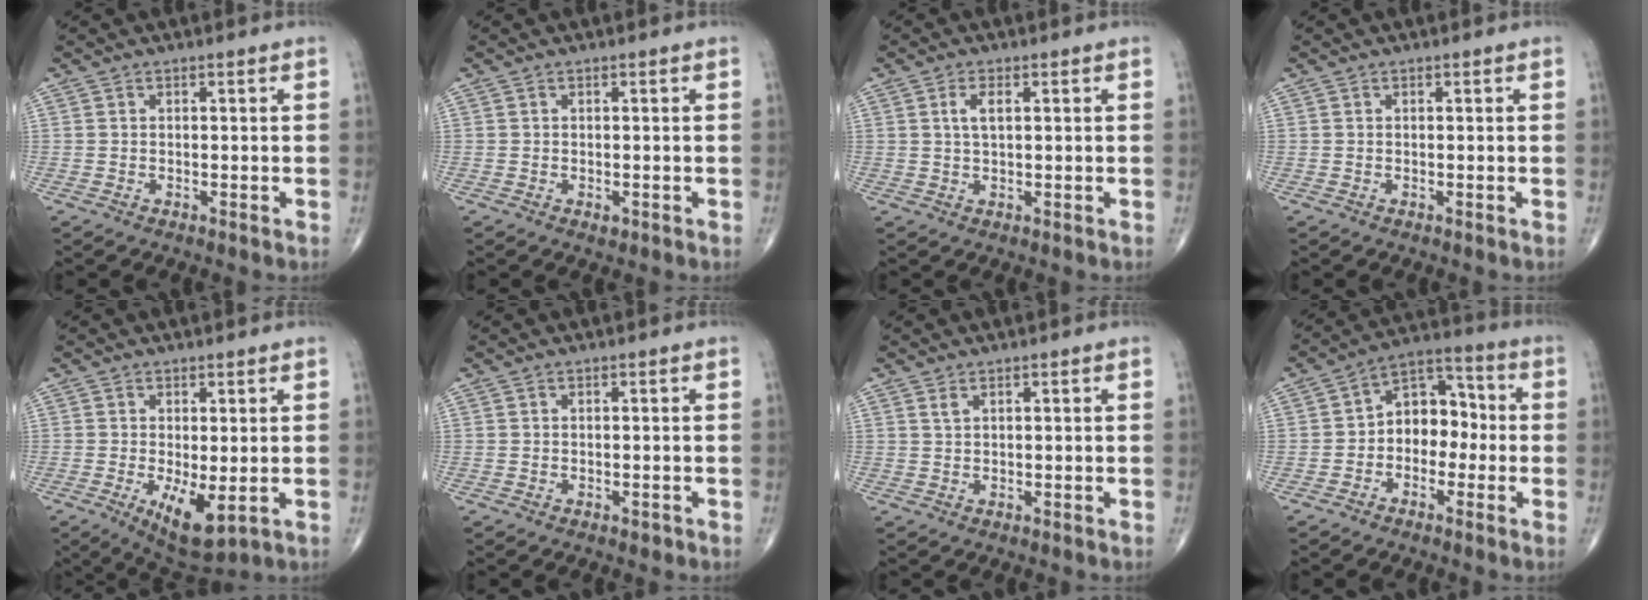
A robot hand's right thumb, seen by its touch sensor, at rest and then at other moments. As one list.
[{"total": 0.8, "force": [-0.3, 0.5, 0.6], "torque": [-0.004, 0.000, -0.003]}, {"total": 3.0, "force": [0.8, 1.2, 2.6], "torque": [-0.052, 0.003, 0.016]}, {"total": 0.0}, {"total": 7.4, "force": [-1.6, 2.8, 6.7], "torque": [-0.107, -0.020, -0.014]}, {"total": 0.6, "force": [-0.3, 0.4, 0.3], "torque": [0.000, 0.000, -0.003]}, {"total": 0.9, "force": [0.7, 0.3, 0.6], "torque": [-0.012, 0.001, 0.016]}, {"total": 9.6, "force": [-1.2, 7.0, 6.4], "torque": [-0.060, 0.044, -0.038]}]